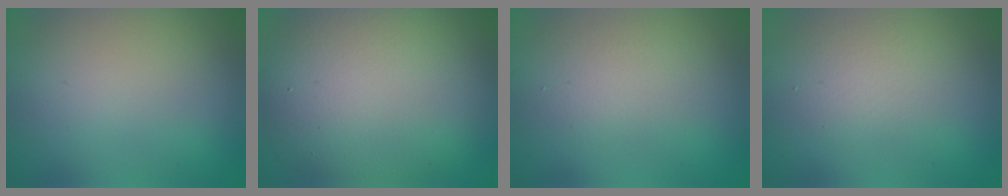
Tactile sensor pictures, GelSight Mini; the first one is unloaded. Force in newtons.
{"total": 11.1, "press": 11.1, "slide": 0.8}
{"total": 2.1, "press": 2.1, "slide": 0.2}
{"total": 2.1, "press": 2.1, "slide": 0.1}